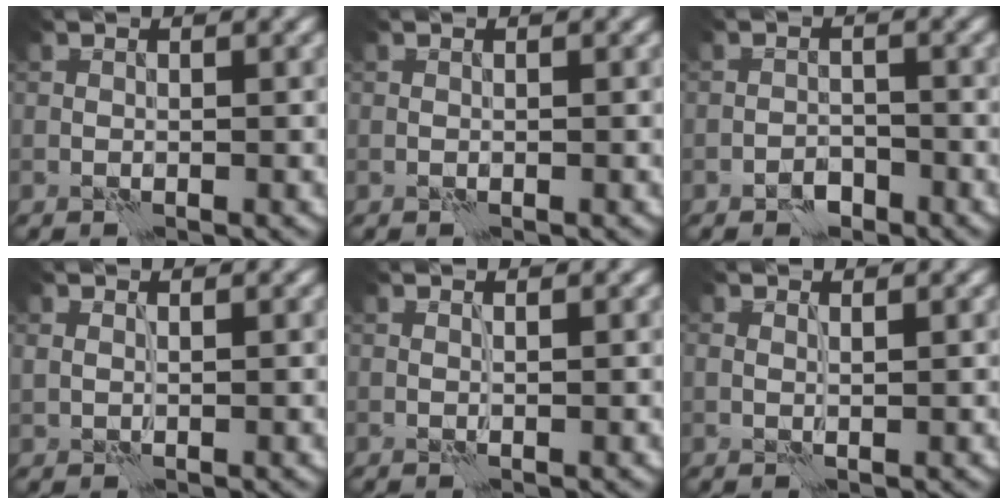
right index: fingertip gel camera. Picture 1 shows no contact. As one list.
[{"total": 0.0}, {"total": 1.6, "force": [-1.3, 0.7, 0.4], "torque": [-0.002, 0.007, -0.025]}, {"total": 0.7, "force": [0.4, 0.5, 0.3], "torque": [-0.010, 0.002, 0.012]}, {"total": 0.0}, {"total": 0.8, "force": [0.5, 0.4, 0.5], "torque": [-0.009, 0.000, 0.010]}]